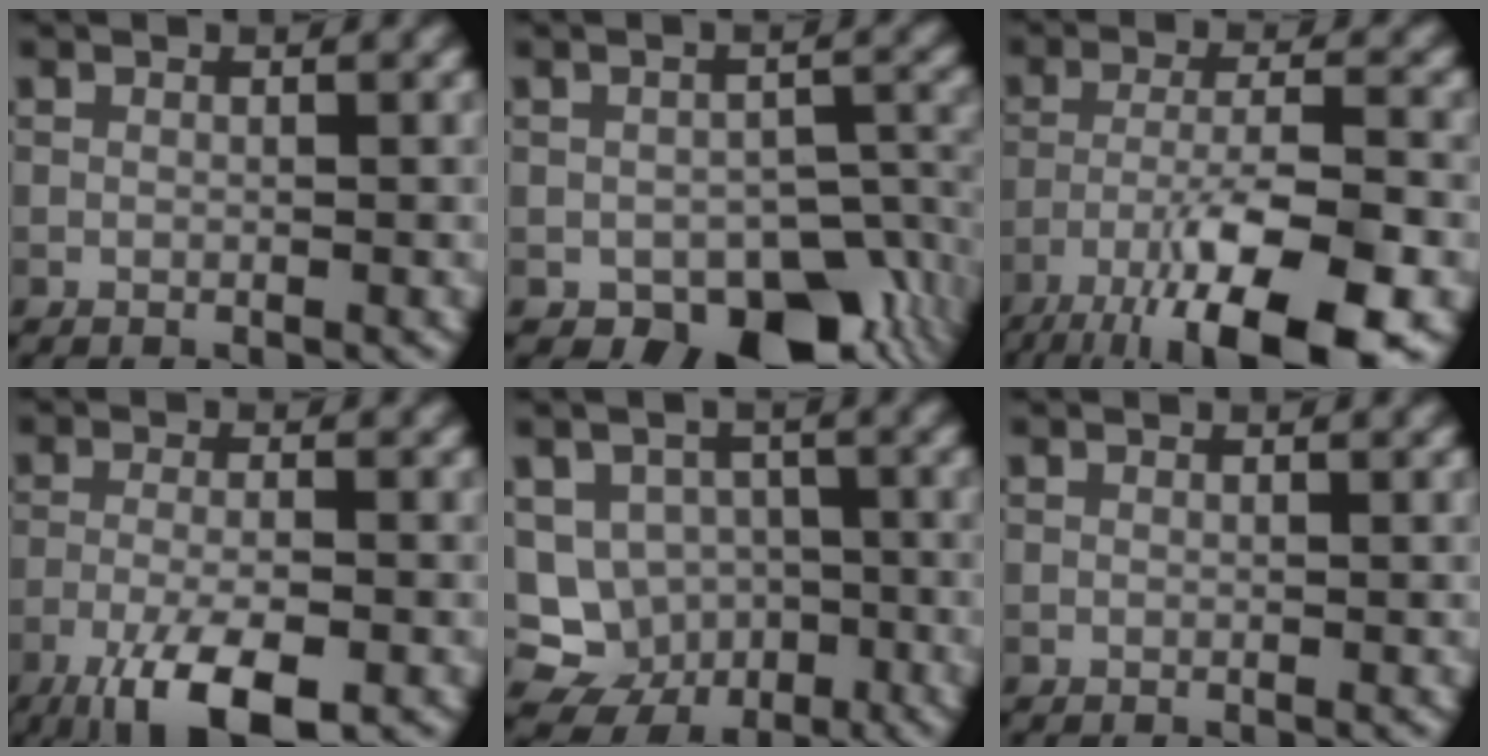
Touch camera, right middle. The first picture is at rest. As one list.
[{"total": 9.7, "force": [-4.8, 5.8, 6.1], "torque": [-0.074, -0.032, -0.055]}, {"total": 12.8, "force": [-8.1, 3.4, 9.4], "torque": [-0.164, -0.011, -0.129]}, {"total": 7.8, "force": [-4.7, 2.2, 5.8], "torque": [-0.111, -0.014, -0.086]}, {"total": 9.6, "force": [-3.6, 8.4, 2.7], "torque": [-0.039, -0.014, -0.065]}, {"total": 0.0}]